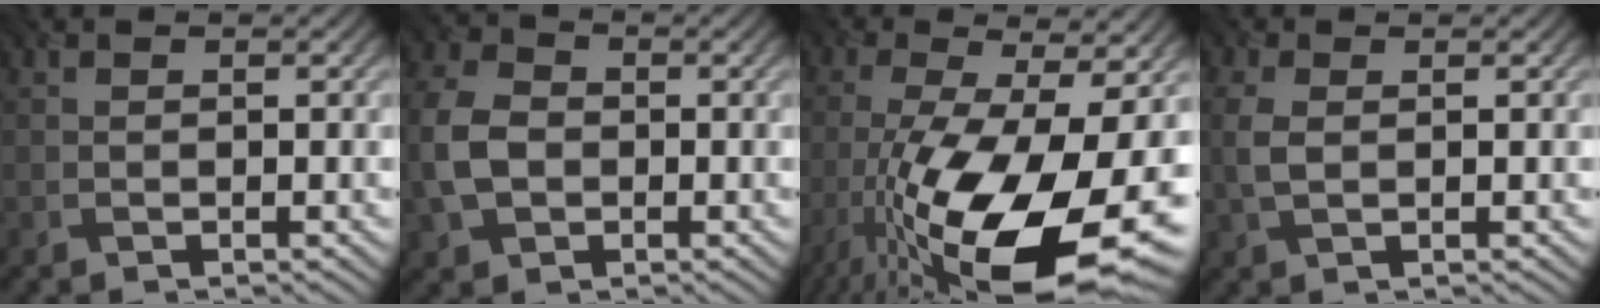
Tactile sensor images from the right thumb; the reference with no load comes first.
{"total": 6.5, "force": [-0.8, 4.9, 4.2], "torque": [-0.118, -0.001, -0.025]}
{"total": 20.0, "force": [-7.6, 7.2, 17.0], "torque": [-0.330, -0.039, -0.124]}
{"total": 2.7, "force": [0.3, 1.5, 2.2], "torque": [-0.064, 0.002, 0.005]}